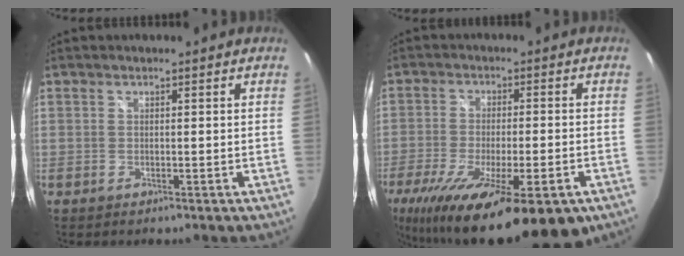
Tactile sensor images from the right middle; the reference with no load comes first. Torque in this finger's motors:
{"motor_torque": [1.78, -0.37, 0.58, 0.21]}